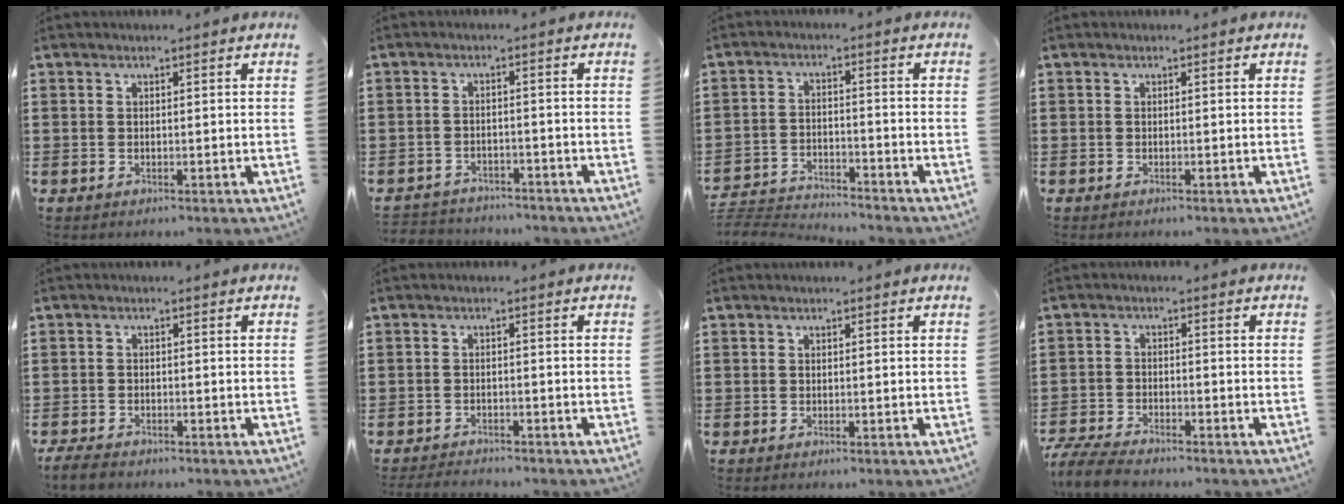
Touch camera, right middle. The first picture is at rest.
{"total": 2.7, "force": [-2.6, 0.6, -0.3], "torque": [-0.003, 0.000, -0.059]}
{"total": 4.0, "force": [-4.0, 0.4, 0.2], "torque": [-0.017, 0.003, -0.089]}
{"total": 0.0}
{"total": 2.2, "force": [-2.0, 0.7, 0.6], "torque": [-0.021, 0.002, -0.043]}
{"total": 2.4, "force": [-2.3, 0.4, 0.0], "torque": [-0.006, -0.001, -0.050]}
{"total": 0.0}
{"total": 5.2, "force": [-4.9, 0.8, 1.4], "torque": [-0.041, 0.000, -0.101]}